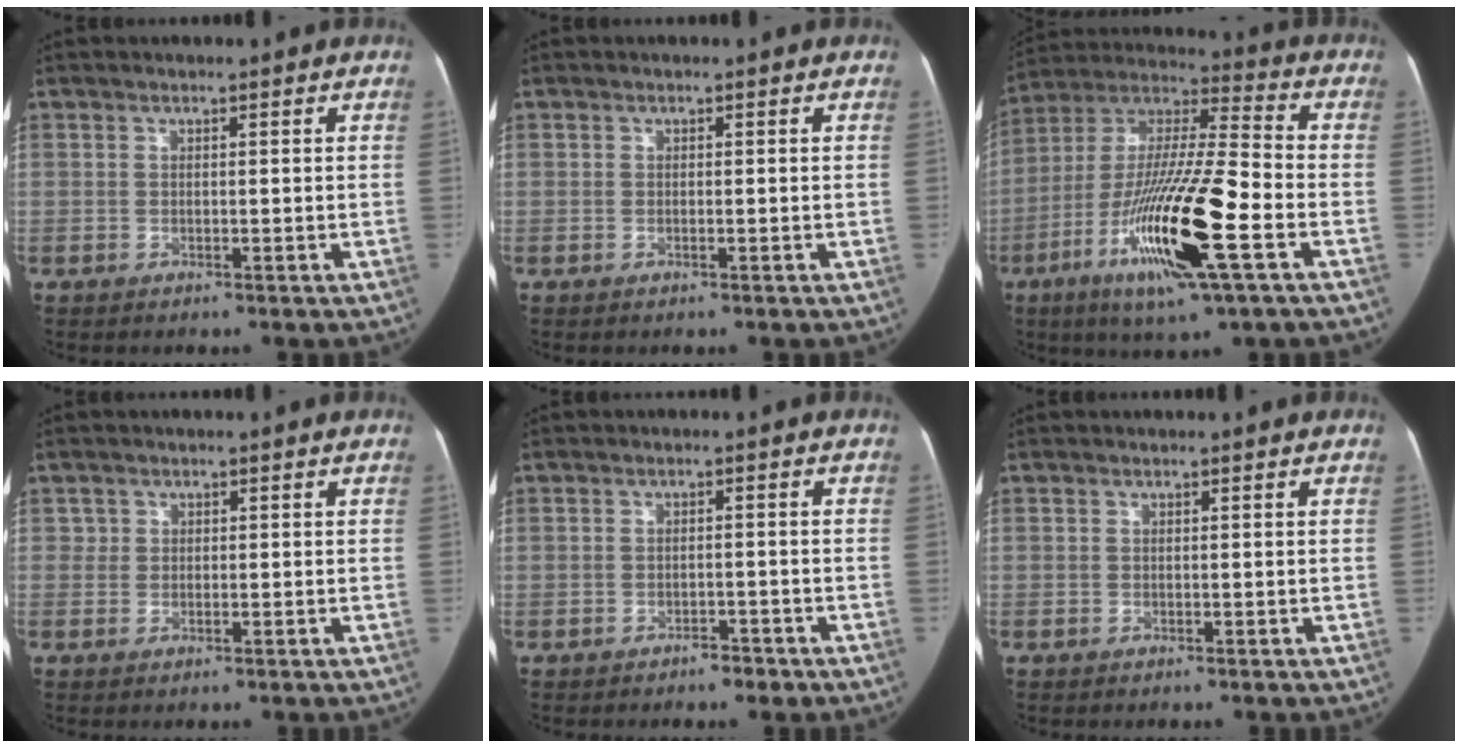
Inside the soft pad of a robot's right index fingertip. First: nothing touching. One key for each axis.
{"total": 0.0}
{"total": 20.5, "fx": -7.4, "fy": 2.1, "fz": 19.0, "tx": -0.372, "ty": -0.024, "tz": -0.136}
{"total": 1.1, "fx": 0.3, "fy": 1.0, "fz": -0.3, "tx": 0.020, "ty": -0.004, "tz": -0.004}
{"total": 2.1, "fx": -1.6, "fy": 1.2, "fz": 0.6, "tx": -0.008, "ty": 0.008, "tz": -0.017}
{"total": 0.0}